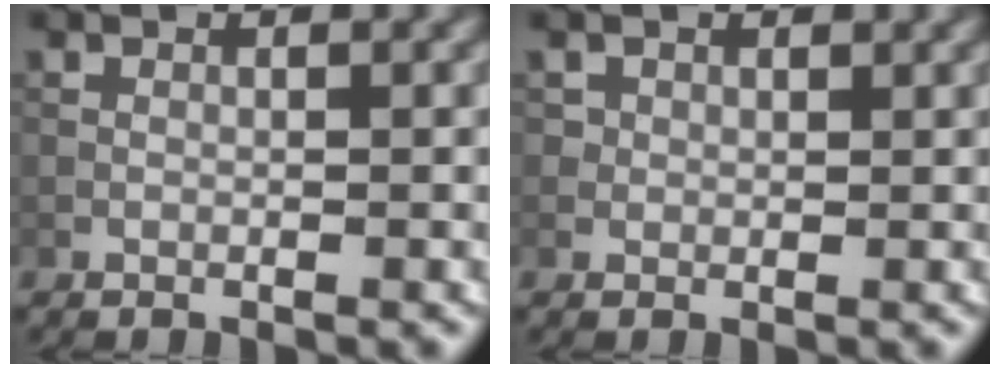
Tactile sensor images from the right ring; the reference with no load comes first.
{"total": 1.4, "force": [0.7, 1.2, 0.2], "torque": [0.000, -0.006, 0.012]}